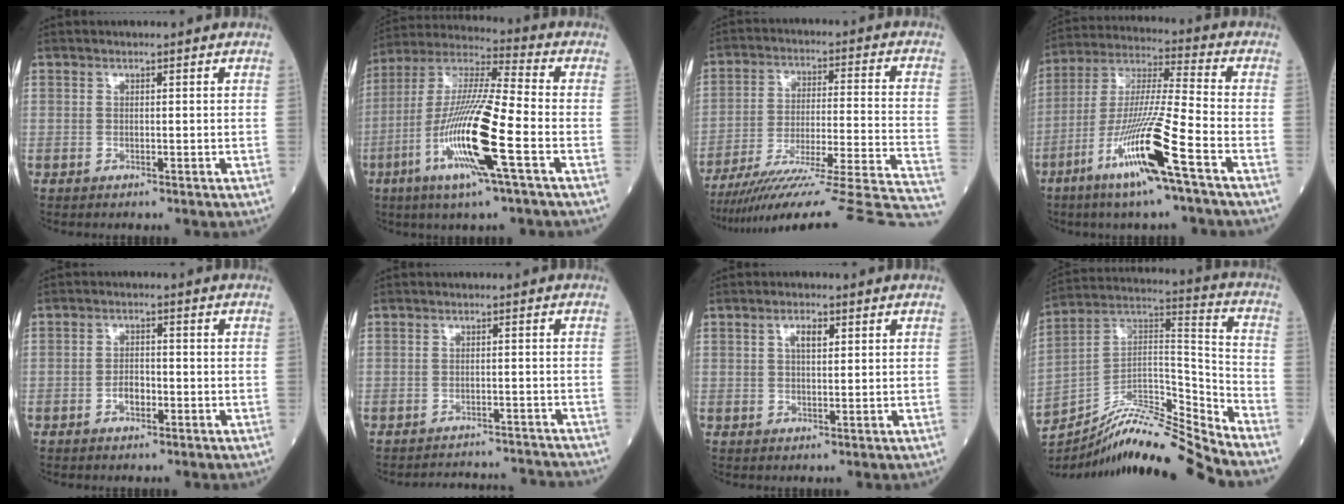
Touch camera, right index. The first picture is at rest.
{"total": 16.9, "force": [-5.7, 0.4, 15.9], "torque": [-0.327, -0.017, -0.110]}
{"total": 30.3, "force": [-27.1, -1.0, 13.6], "torque": [-0.116, -0.039, -0.382]}
{"total": 14.9, "force": [-7.2, -0.6, 13.1], "torque": [-0.268, -0.020, -0.134]}
{"total": 2.5, "force": [-1.0, 1.4, 1.9], "torque": [-0.034, 0.005, -0.017]}
{"total": 8.3, "force": [-8.3, 0.5, 0.0], "torque": [0.002, 0.013, -0.101]}
{"total": 2.6, "force": [1.1, 0.9, 2.2], "torque": [-0.042, 0.002, 0.019]}
{"total": 17.4, "force": [-16.2, -0.7, 6.1], "torque": [-0.105, 0.045, -0.285]}